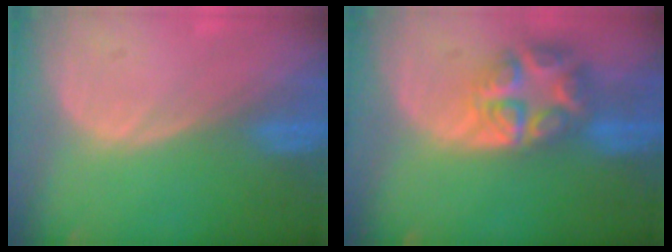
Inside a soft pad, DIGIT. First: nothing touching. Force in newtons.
{"total": 8.1, "press": 7.0, "slide": 4.0}